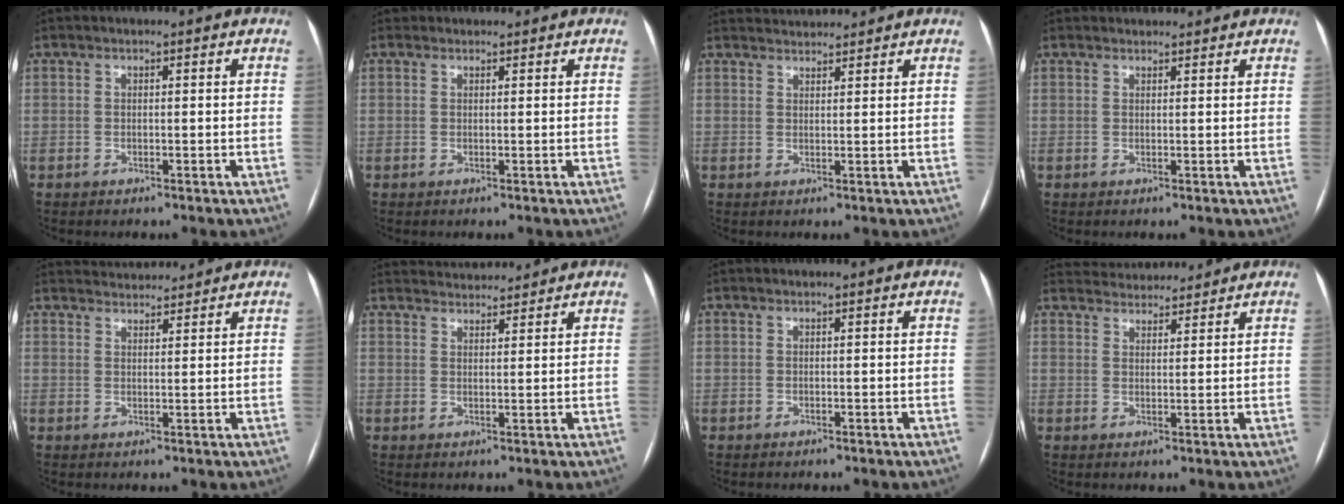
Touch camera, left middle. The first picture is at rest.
{"total": 0.8, "force": [0.7, 0.4, -0.1], "torque": [-0.002, 0.008, 0.011]}
{"total": 4.1, "force": [4.1, 0.2, 0.2], "torque": [-0.010, 0.027, 0.068]}
{"total": 2.7, "force": [2.6, 0.7, 0.2], "torque": [-0.004, 0.024, 0.036]}
{"total": 5.5, "force": [5.4, 0.6, 0.5], "torque": [-0.013, 0.026, 0.080]}
{"total": 6.0, "force": [5.9, 0.7, 0.7], "torque": [-0.015, 0.025, 0.086]}
{"total": 0.0}
{"total": 8.0, "force": [7.8, 1.6, 1.2], "torque": [-0.022, 0.024, 0.113]}